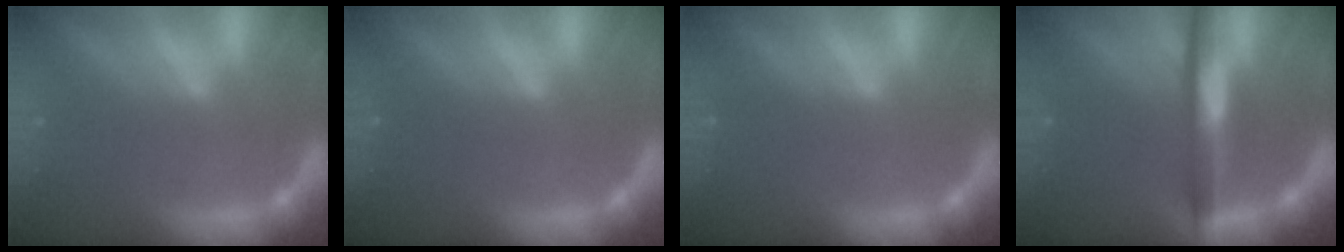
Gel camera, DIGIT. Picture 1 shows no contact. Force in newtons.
{"total": 0.0}
{"total": 0.0}
{"total": 5.0}